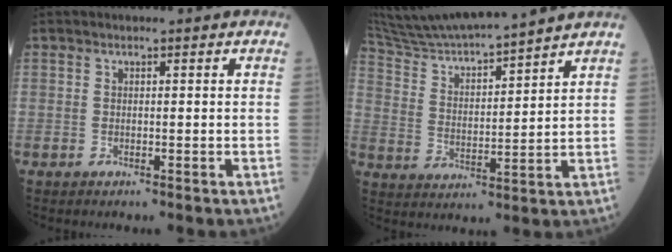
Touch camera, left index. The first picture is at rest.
{"total": 16.6, "force": [15.4, -0.7, 6.2], "torque": [-0.120, 0.004, 0.261]}